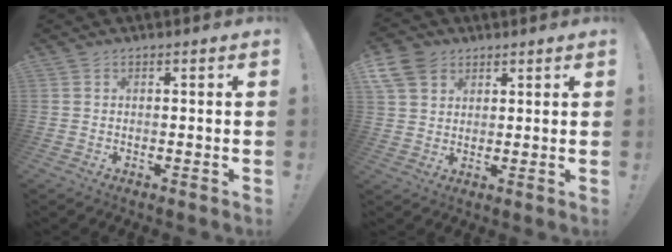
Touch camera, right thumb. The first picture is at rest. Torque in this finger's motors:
{"motor_torque": [-0.02, 0.03, 0.15, -0.02, 0.08]}